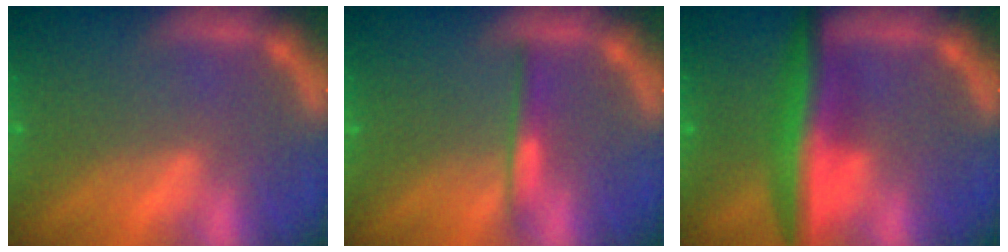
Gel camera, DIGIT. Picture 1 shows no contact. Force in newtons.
{"total": 2.0}
{"total": 6.5}